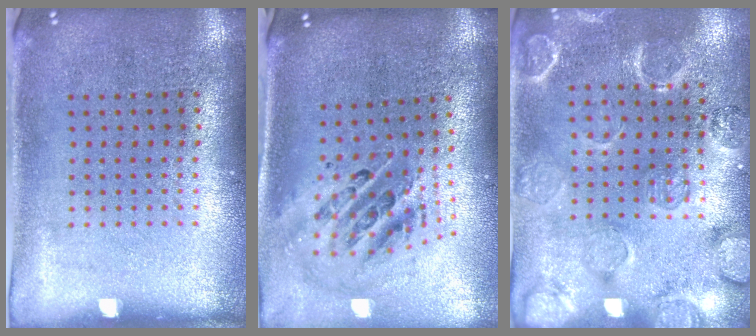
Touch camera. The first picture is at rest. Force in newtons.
{"total": 1.6, "press": 1.3, "slide": 0.9}
{"total": 2.4, "press": 2.2, "slide": 0.8}